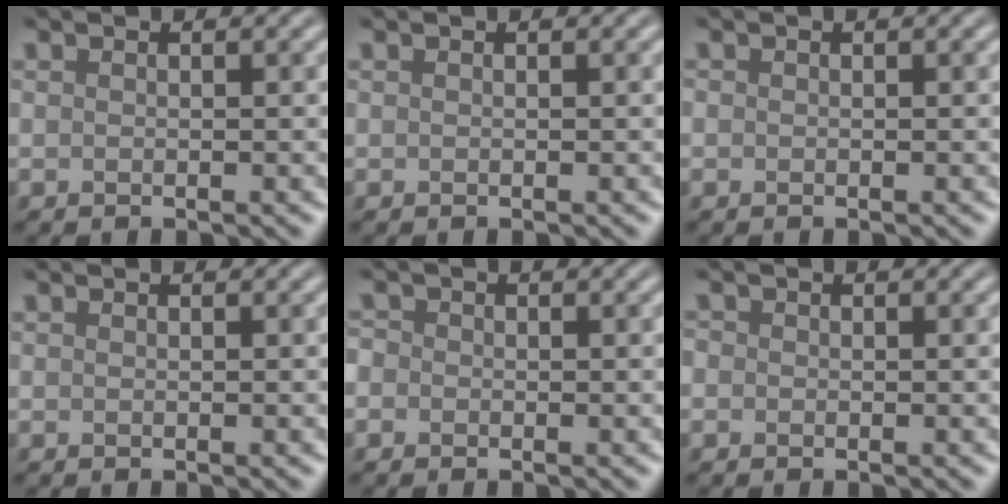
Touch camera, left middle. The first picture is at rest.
{"total": 0.0}
{"total": 0.0}
{"total": 0.0}
{"total": 1.0, "force": [-0.3, 1.0, 0.2], "torque": [-0.002, -0.003, -0.012]}
{"total": 0.6, "force": [-0.2, 0.6, 0.1], "torque": [0.002, -0.005, -0.006]}